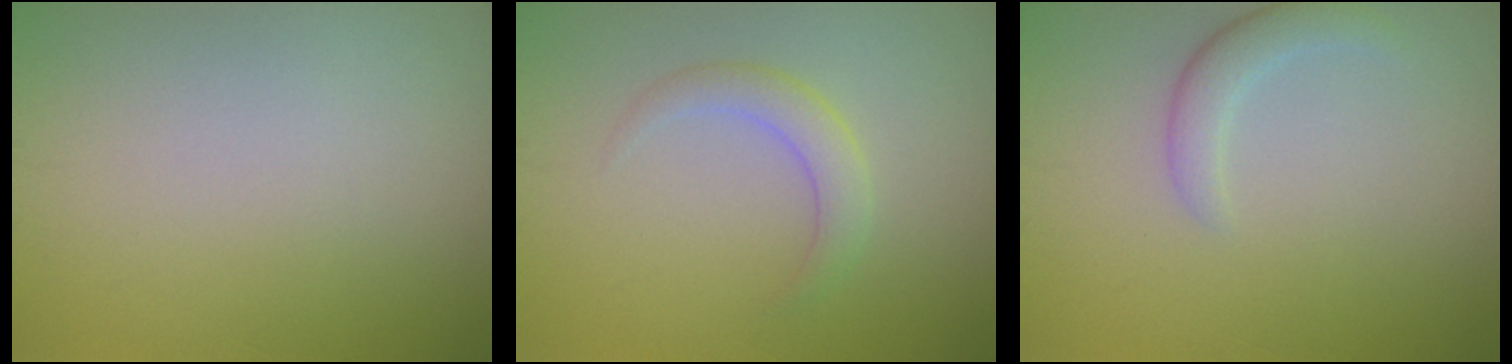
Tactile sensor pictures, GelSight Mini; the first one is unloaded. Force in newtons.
{"total": 2.2, "press": 2.2, "slide": 0.0}
{"total": 2.1, "press": 2.1, "slide": 0.1}